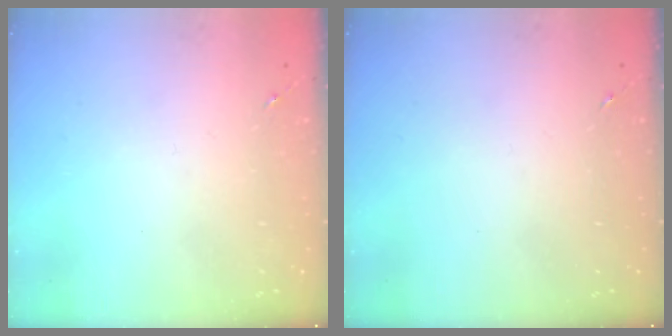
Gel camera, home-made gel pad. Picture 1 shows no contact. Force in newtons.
{"total": 0.0}